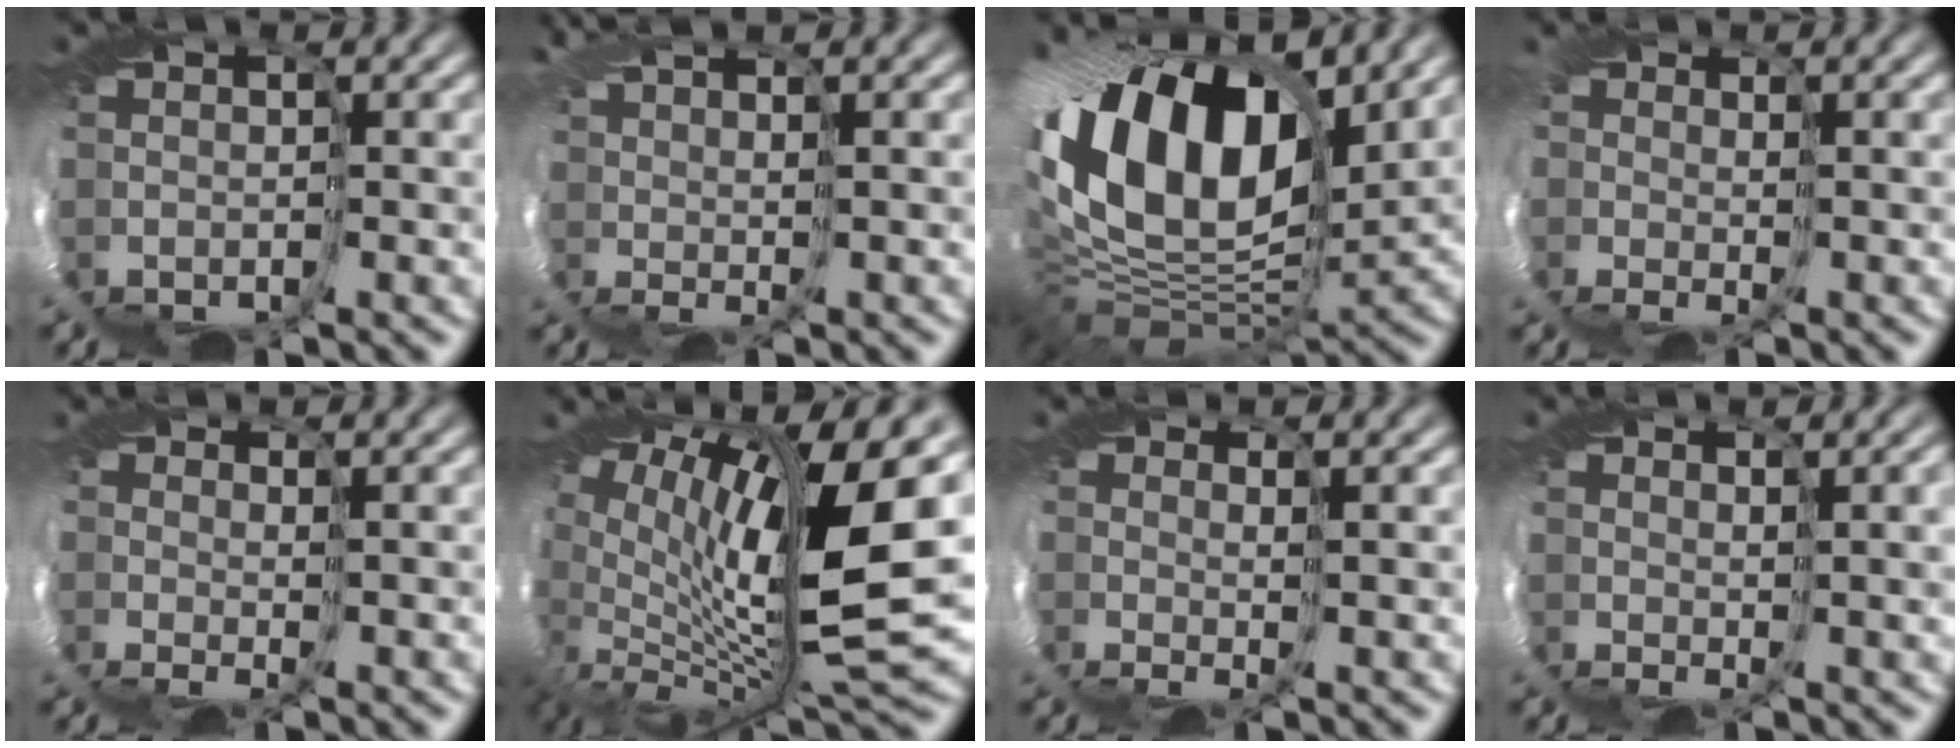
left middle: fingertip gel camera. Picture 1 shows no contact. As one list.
[{"total": 2.6, "force": [1.9, -0.7, 1.6], "torque": [-0.043, 0.005, 0.032]}, {"total": 15.8, "force": [5.6, 9.9, 11.0], "torque": [-0.231, 0.016, 0.095]}, {"total": 2.7, "force": [0.2, 2.0, 1.8], "torque": [-0.029, 0.002, 0.002]}, {"total": 0.7, "force": [0.5, -0.2, 0.5], "torque": [-0.016, 0.000, 0.006]}, {"total": 12.5, "force": [2.3, 4.6, 11.4], "torque": [-0.243, -0.008, 0.035]}, {"total": 1.3, "force": [0.8, -0.6, 0.8], "torque": [-0.024, -0.004, 0.012]}, {"total": 4.3, "force": [1.8, 1.1, 3.8], "torque": [-0.053, 0.015, 0.025]}]